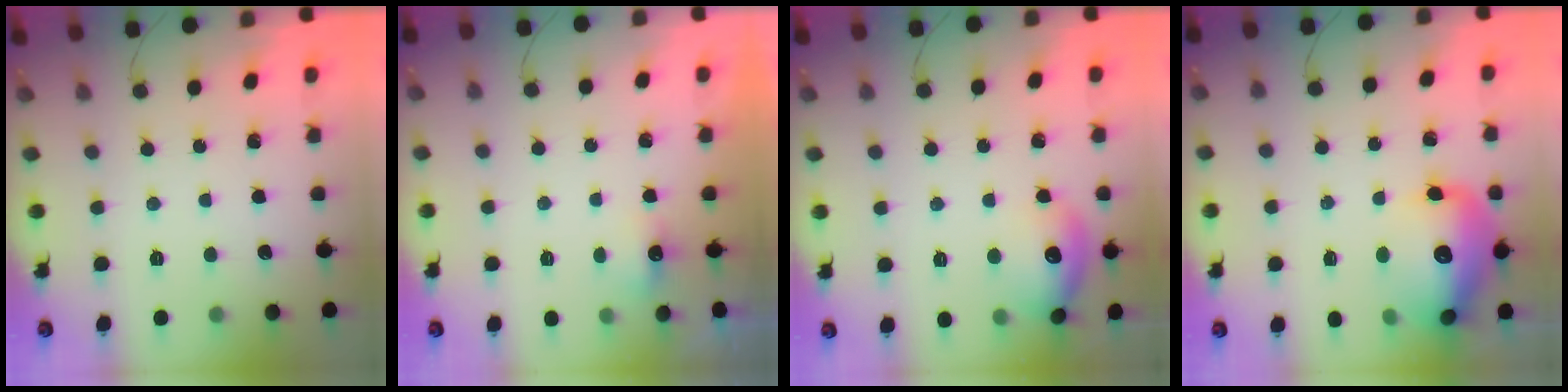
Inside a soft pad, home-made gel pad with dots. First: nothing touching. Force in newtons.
{"total": 2.3, "press": 2.2, "slide": 0.7}
{"total": 13.5, "press": 13.4, "slide": 0.9}
{"total": 16.8, "press": 16.3, "slide": 3.9}